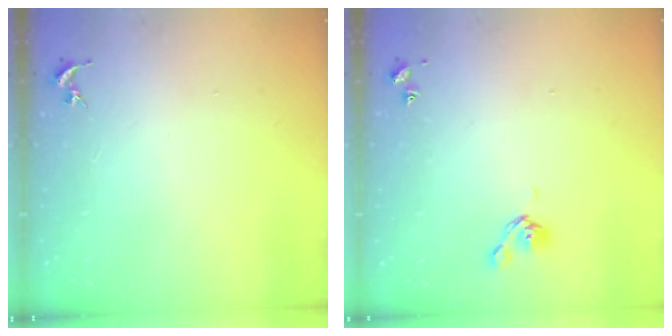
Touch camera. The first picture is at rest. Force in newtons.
{"total": 5.7, "press": 5.6, "slide": 1.2}